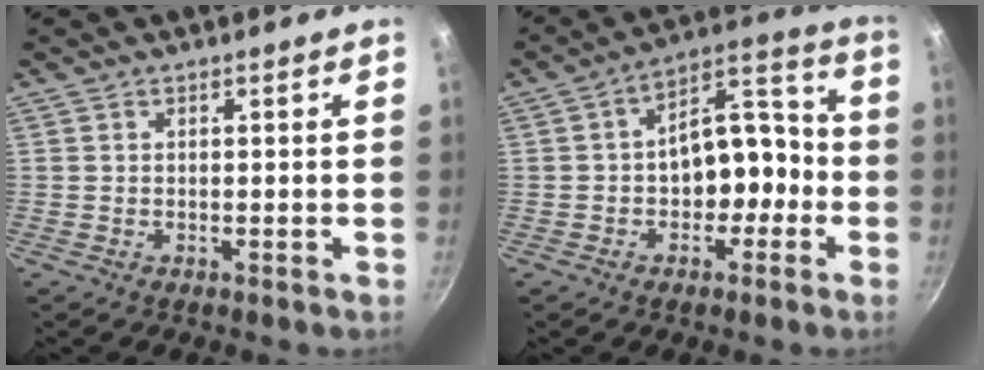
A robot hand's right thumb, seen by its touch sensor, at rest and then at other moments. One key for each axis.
{"total": 12.7, "fx": -1.9, "fy": 7.9, "fz": 9.8, "tx": -0.102, "ty": 0.049, "tz": -0.038}